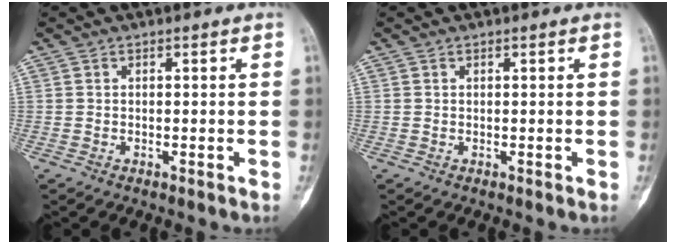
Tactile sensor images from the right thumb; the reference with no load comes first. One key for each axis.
{"total": 0.0}